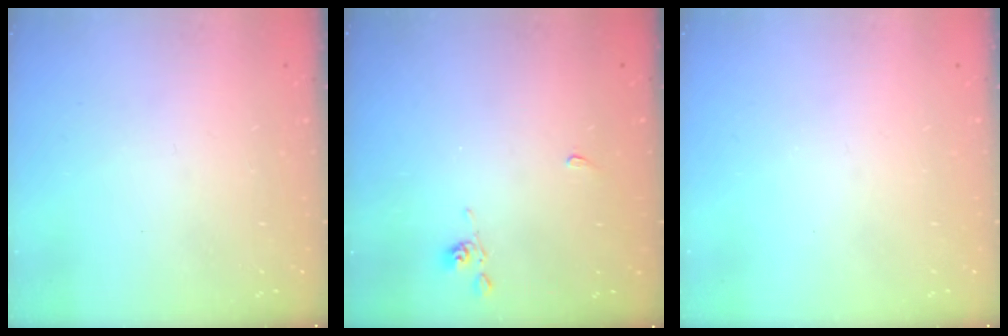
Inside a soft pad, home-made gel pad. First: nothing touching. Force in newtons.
{"total": 2.2, "press": 2.2, "slide": 0.5}
{"total": 0.0}